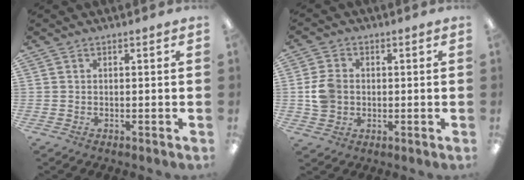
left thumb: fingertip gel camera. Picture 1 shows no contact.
{"total": 7.0, "force": [0.1, 6.0, 3.6], "torque": [-0.076, 0.010, 0.004]}